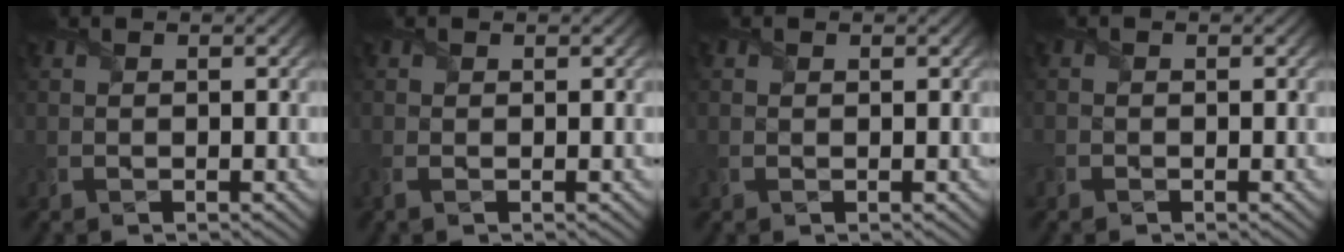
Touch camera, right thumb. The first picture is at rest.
{"total": 1.2, "force": [-0.3, 0.6, 0.9], "torque": [-0.027, -0.003, -0.009]}
{"total": 0.5, "force": [0.1, 0.4, 0.3], "torque": [-0.006, 0.000, 0.004]}
{"total": 0.9, "force": [-0.7, 0.5, 0.0], "torque": [-0.001, -0.003, -0.017]}